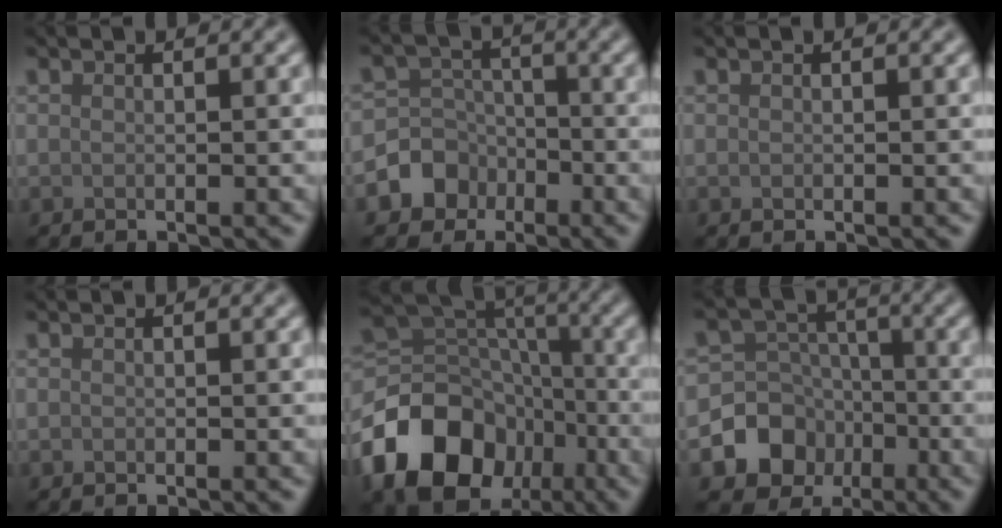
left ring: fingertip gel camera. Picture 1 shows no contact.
{"total": 4.7, "force": [-2.1, 4.1, 0.8], "torque": [0.008, 0.009, -0.068]}
{"total": 0.0}
{"total": 0.0}
{"total": 13.4, "force": [-6.5, 9.5, 6.8], "torque": [-0.148, -0.007, -0.119]}
{"total": 7.3, "force": [-3.2, 6.2, 2.0], "torque": [-0.015, 0.005, -0.083]}